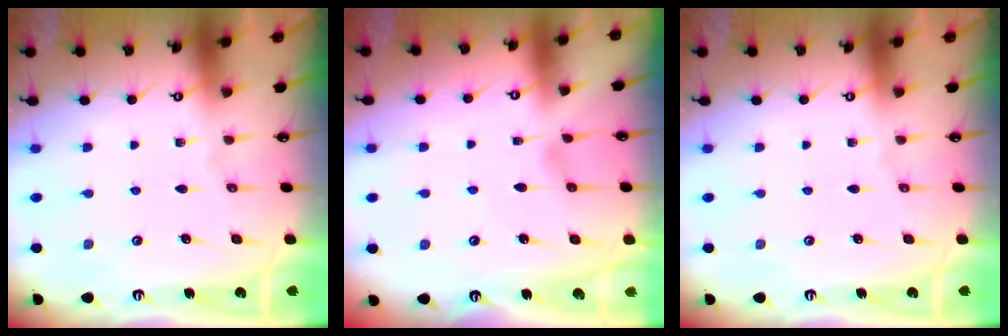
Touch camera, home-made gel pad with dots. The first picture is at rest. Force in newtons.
{"total": 0.0}
{"total": 0.0}